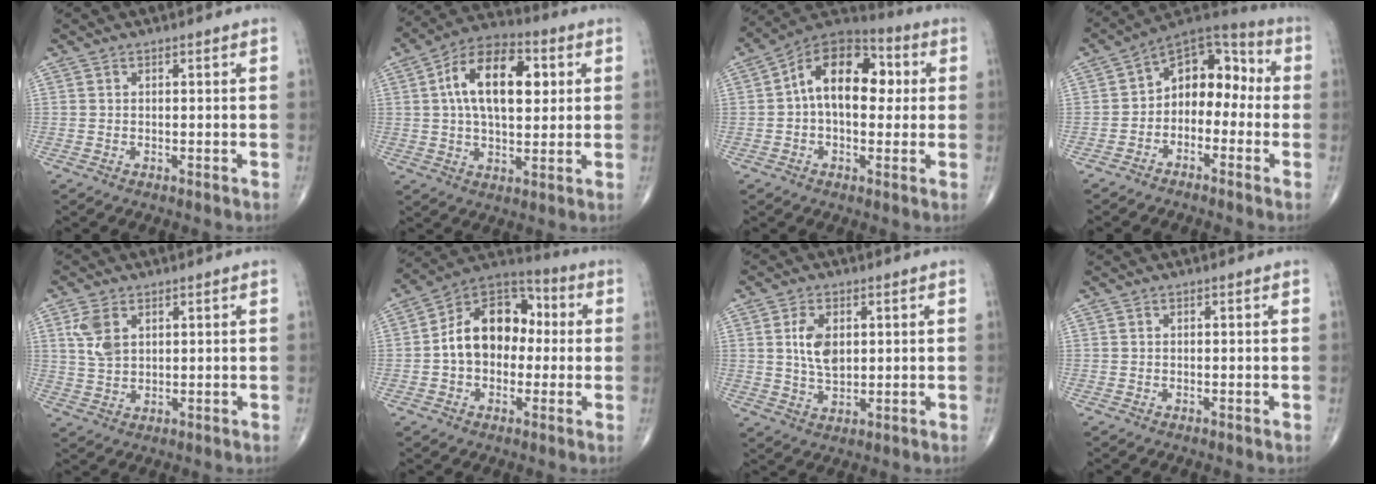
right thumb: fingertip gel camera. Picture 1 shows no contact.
{"total": 16.5, "force": [3.6, 8.9, 13.5], "torque": [-0.210, 0.013, 0.055]}
{"total": 15.6, "force": [2.0, 9.5, 12.2], "torque": [-0.162, 0.038, 0.020]}
{"total": 11.3, "force": [-1.5, 7.9, 7.9], "torque": [-0.077, 0.055, -0.046]}
{"total": 5.6, "force": [2.2, 3.4, 3.8], "torque": [-0.074, -0.003, 0.051]}
{"total": 15.2, "force": [0.3, 10.8, 10.7], "torque": [-0.139, 0.041, -0.007]}
{"total": 6.9, "force": [1.5, 4.0, 5.4], "torque": [-0.093, -0.008, 0.032]}
{"total": 0.0}